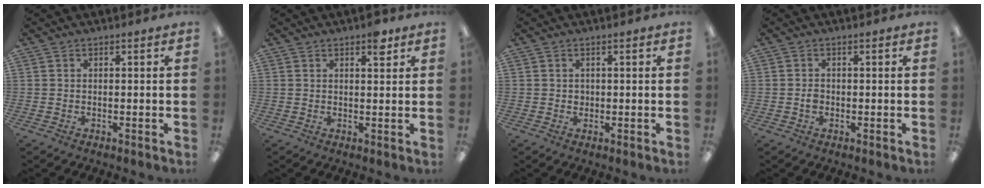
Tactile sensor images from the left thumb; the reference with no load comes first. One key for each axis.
{"total": 3.8, "fx": 2.4, "fy": 1.5, "fz": 2.5, "tx": -0.023, "ty": -0.010, "tz": 0.035}
{"total": 0.9, "fx": 0.3, "fy": 0.9, "fz": 0.2, "tx": -0.005, "ty": 0.005, "tz": 0.005}
{"total": 1.6, "fx": -0.3, "fy": 1.2, "fz": 0.9, "tx": -0.018, "ty": 0.004, "tz": -0.006}